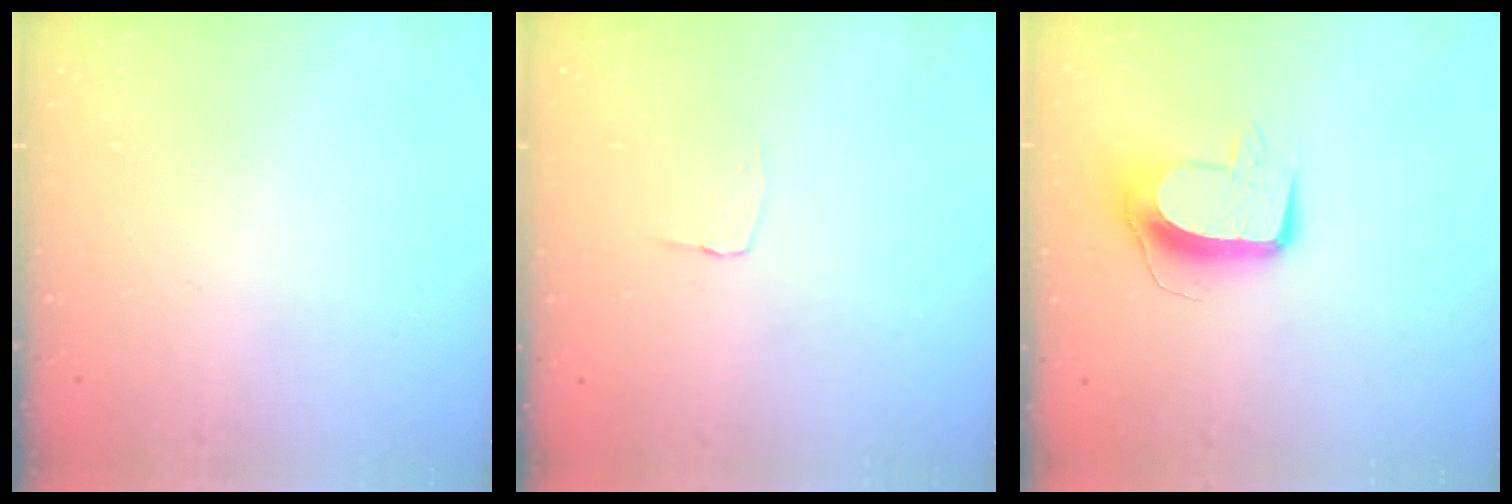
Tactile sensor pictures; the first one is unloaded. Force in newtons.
{"total": 2.9, "press": 2.8, "slide": 0.3}
{"total": 11.0, "press": 10.9, "slide": 0.7}